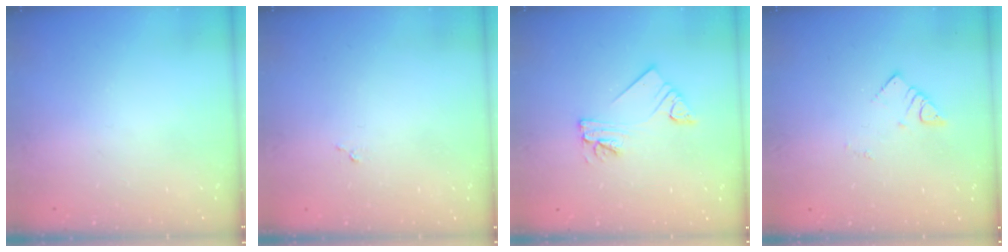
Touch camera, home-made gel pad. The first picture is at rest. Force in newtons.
{"total": 3.5, "press": 3.5, "slide": 0.1}
{"total": 5.4, "press": 5.4, "slide": 0.6}
{"total": 2.6, "press": 2.6, "slide": 0.1}